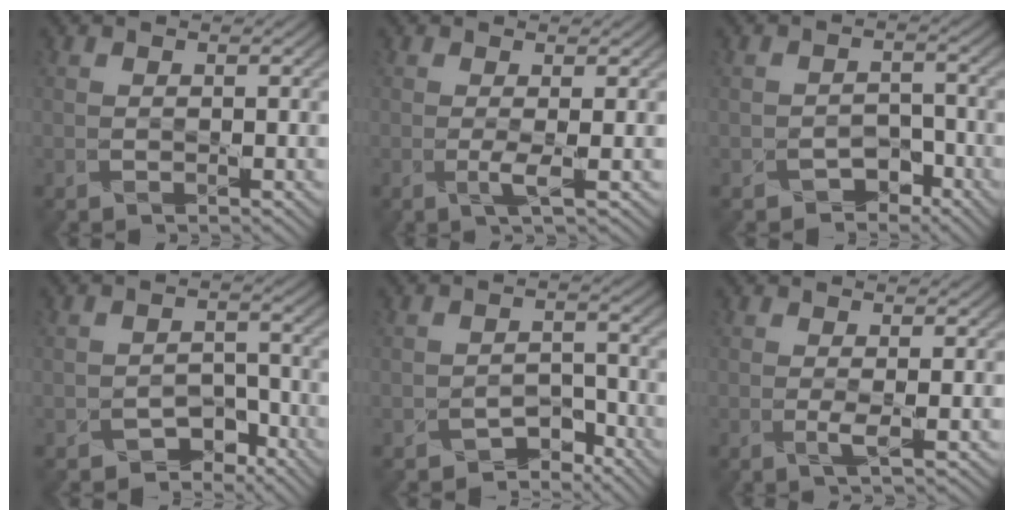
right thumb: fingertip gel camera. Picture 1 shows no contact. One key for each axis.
{"total": 1.6, "fx": -0.1, "fy": -0.3, "fz": 1.6, "tx": -0.034, "ty": 0.002, "tz": -0.008}
{"total": 2.9, "fx": -2.4, "fy": 1.7, "fz": 0.6, "tx": -0.002, "ty": 0.005, "tz": -0.041}
{"total": 3.9, "fx": -3.1, "fy": 2.1, "fz": 1.1, "tx": -0.008, "ty": 0.003, "tz": -0.055}
{"total": 3.5, "fx": -3.0, "fy": 1.6, "fz": 0.8, "tx": -0.003, "ty": 0.004, "tz": -0.052}
{"total": 1.4, "fx": 0.1, "fy": -0.2, "fz": 1.3, "tx": -0.029, "ty": 0.002, "tz": -0.003}